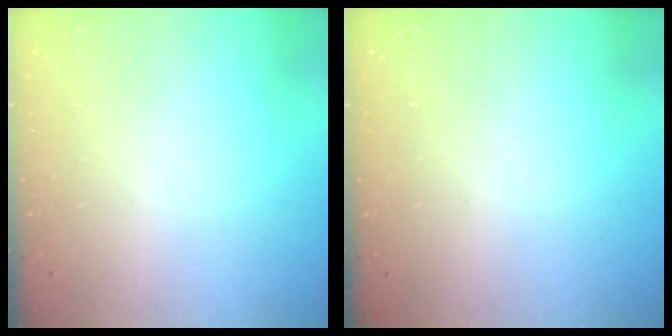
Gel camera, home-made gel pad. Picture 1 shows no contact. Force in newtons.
{"total": 0.0}